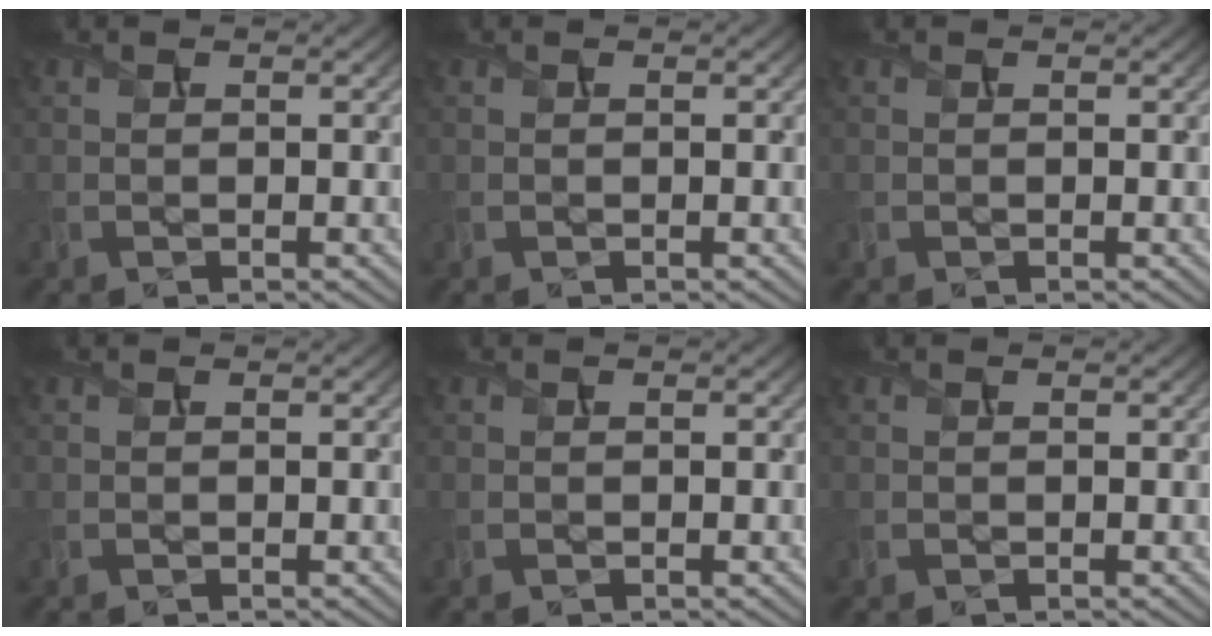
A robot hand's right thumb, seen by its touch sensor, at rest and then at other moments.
{"total": 0.0}
{"total": 0.0}
{"total": 0.0}
{"total": 0.0}
{"total": 0.0}